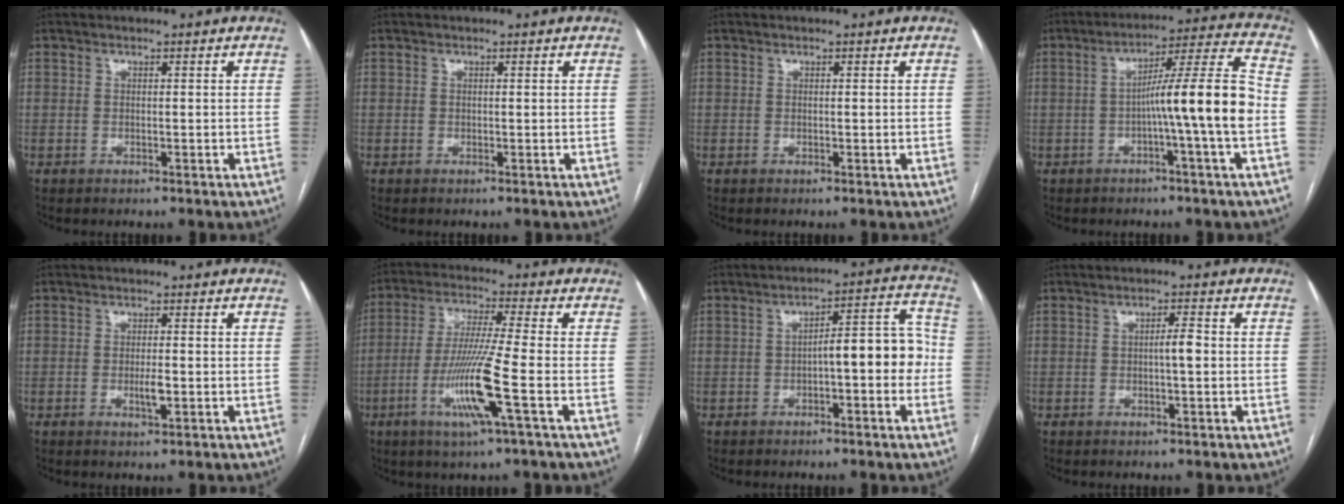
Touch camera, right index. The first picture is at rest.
{"total": 0.0}
{"total": 0.0}
{"total": 11.6, "force": [-2.3, -1.4, 11.2], "torque": [-0.175, 0.020, -0.040]}
{"total": 2.3, "force": [-0.6, 0.5, 2.2], "torque": [-0.043, -0.002, -0.008]}
{"total": 11.4, "force": [-3.9, -1.1, 10.7], "torque": [-0.213, -0.018, -0.079]}
{"total": 8.6, "force": [-1.4, 2.3, 8.2], "torque": [-0.104, 0.042, -0.017]}
{"total": 2.4, "force": [-0.2, 0.2, 2.3], "torque": [-0.039, 0.003, -0.005]}